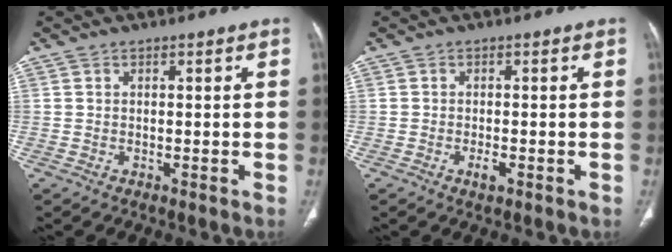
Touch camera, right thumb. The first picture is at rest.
{"total": 1.7, "force": [-0.8, 0.7, 1.4], "torque": [-0.024, 0.001, -0.012]}